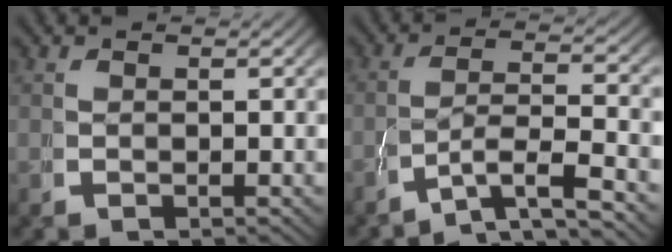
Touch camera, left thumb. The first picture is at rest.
{"total": 6.4, "force": [-3.1, 3.0, 4.7], "torque": [-0.100, -0.030, -0.040]}